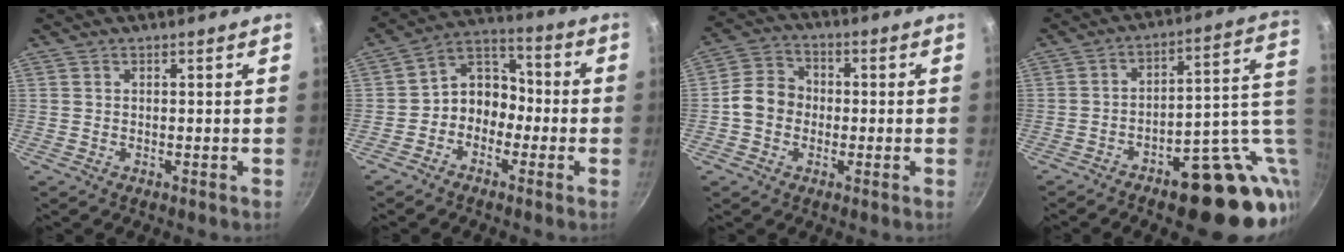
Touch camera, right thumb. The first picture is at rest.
{"total": 8.5, "force": [-2.6, 6.9, 4.3], "torque": [-0.028, 0.051, -0.067]}
{"total": 7.7, "force": [-1.0, 6.5, 4.0], "torque": [-0.041, 0.022, -0.034]}
{"total": 20.7, "force": [-3.8, 8.9, 18.3], "torque": [-0.181, 0.018, -0.037]}